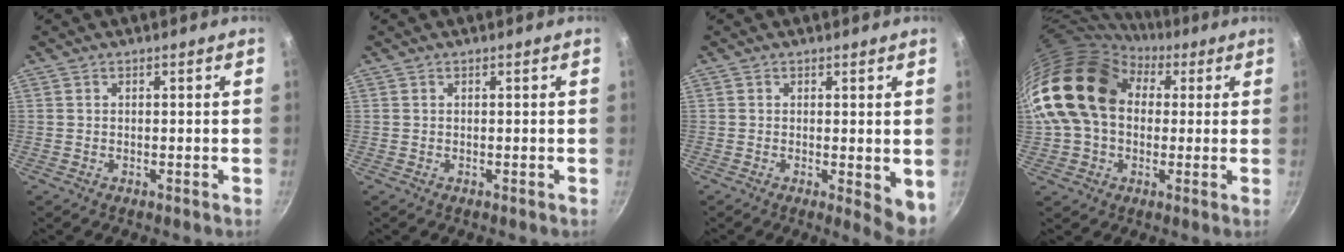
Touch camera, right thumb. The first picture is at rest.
{"total": 0.0}
{"total": 5.1, "force": [-0.3, 1.7, 4.7], "torque": [-0.057, -0.011, -0.002]}
{"total": 18.5, "force": [3.6, 13.6, 12.0], "torque": [-0.196, 0.032, 0.055]}